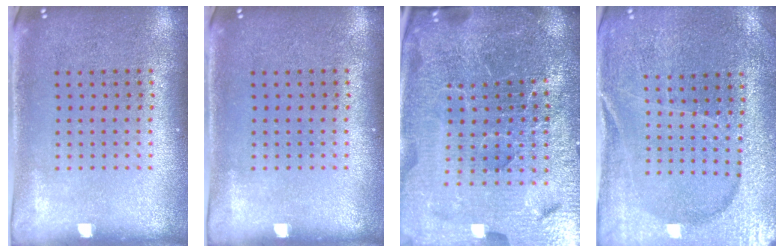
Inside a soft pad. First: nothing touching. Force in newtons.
{"total": 0.0}
{"total": 6.9, "press": 6.0, "slide": 3.4}
{"total": 3.0, "press": 3.0, "slide": 0.3}